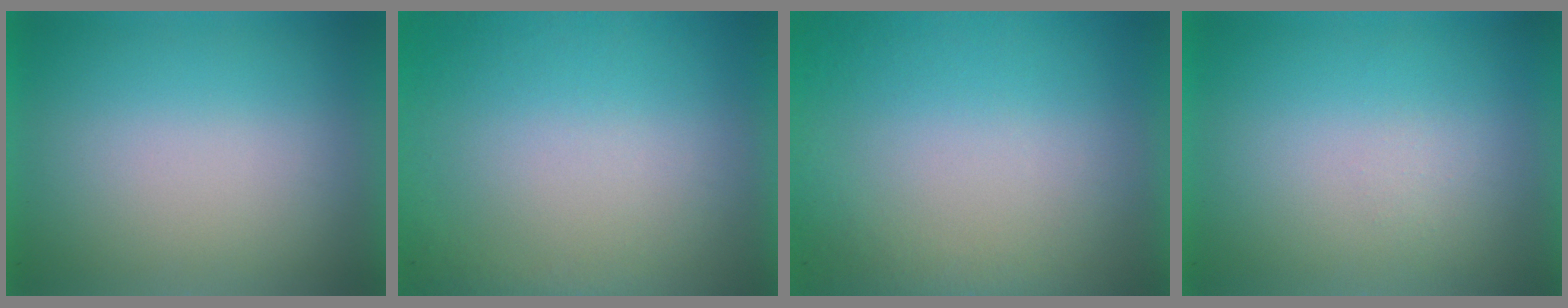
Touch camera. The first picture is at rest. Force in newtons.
{"total": 7.0}
{"total": 8.1}
{"total": 1.2}